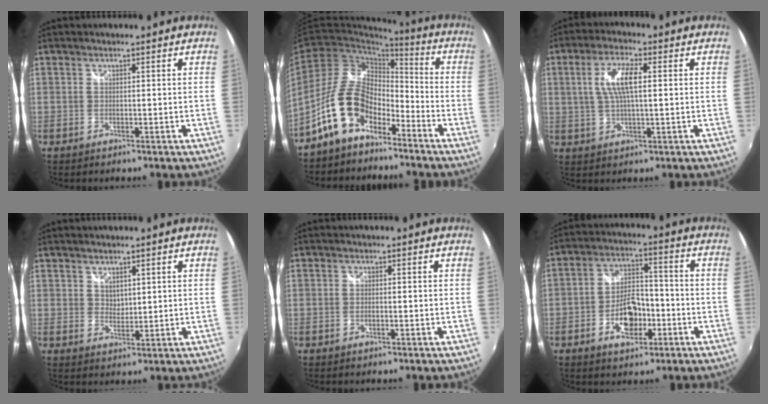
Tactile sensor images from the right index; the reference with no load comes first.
{"total": 12.7, "force": [-8.1, 6.7, 7.0], "torque": [-0.145, 0.021, -0.151]}
{"total": 7.5, "force": [1.3, 2.2, 7.1], "torque": [-0.140, 0.007, 0.027]}
{"total": 2.4, "force": [1.6, 1.5, 0.8], "torque": [-0.006, 0.000, 0.029]}
{"total": 0.7, "force": [-0.3, 0.2, 0.6], "torque": [-0.013, -0.001, -0.006]}
{"total": 9.2, "force": [-3.9, 4.9, 6.8], "torque": [-0.129, 0.015, -0.056]}